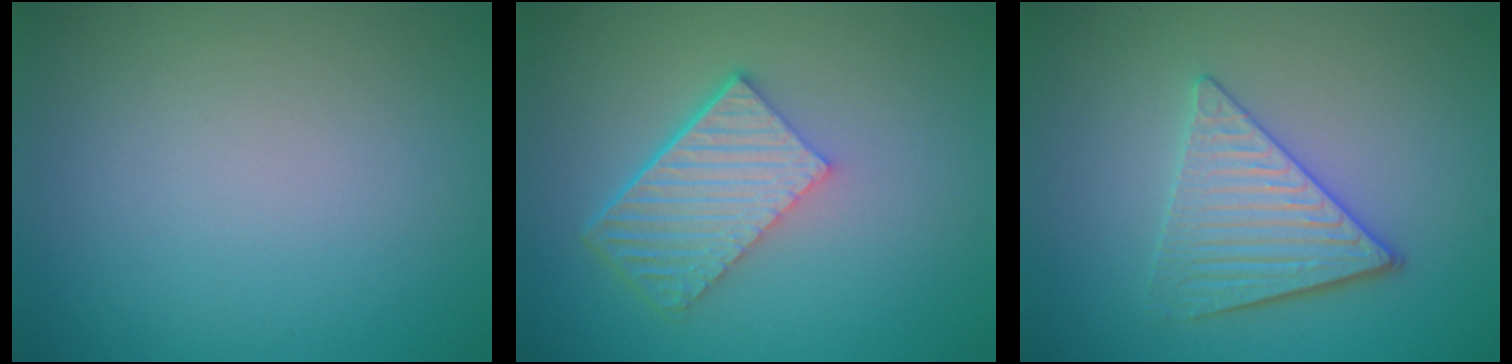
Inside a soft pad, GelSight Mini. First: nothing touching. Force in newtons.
{"total": 5.8, "press": 4.0, "slide": 4.2}
{"total": 4.1, "press": 3.5, "slide": 2.1}